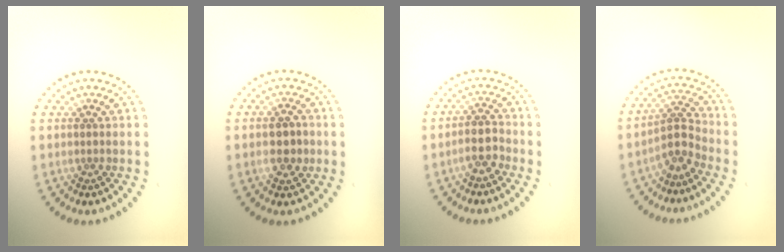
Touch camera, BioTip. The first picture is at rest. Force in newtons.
{"total": 2.7, "press": 2.7, "slide": 0.2}
{"total": 2.5, "press": 2.2, "slide": 1.3}
{"total": 2.8, "press": 2.1, "slide": 1.8}